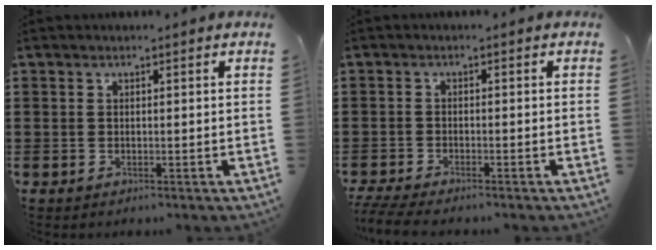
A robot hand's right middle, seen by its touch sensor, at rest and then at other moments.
{"total": 2.6, "force": [-2.4, 0.1, 0.9], "torque": [-0.030, -0.005, -0.053]}